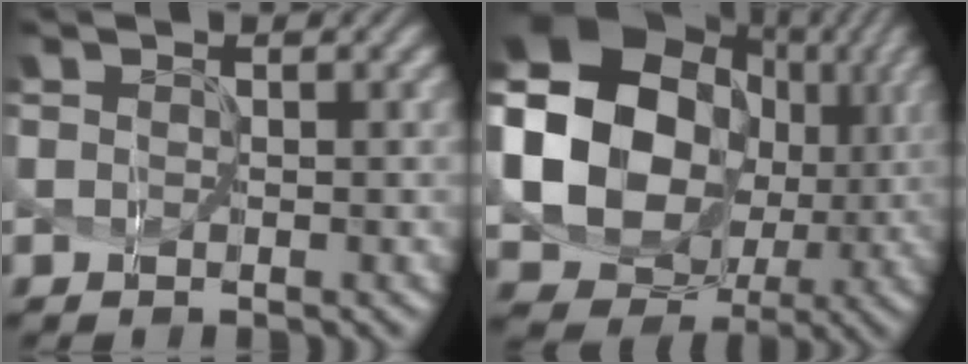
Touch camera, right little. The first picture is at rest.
{"total": 19.9, "force": [2.7, 16.8, 10.2], "torque": [-0.217, 0.002, 0.036]}